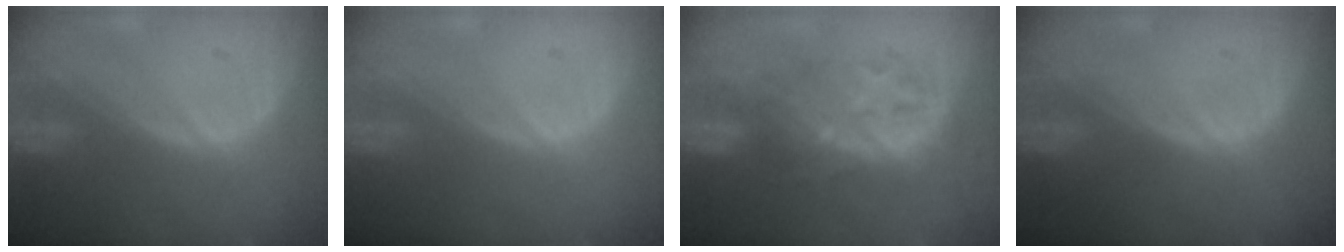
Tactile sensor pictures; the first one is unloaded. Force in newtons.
{"total": 0.0}
{"total": 9.0, "press": 8.0, "slide": 4.2}
{"total": 0.0}